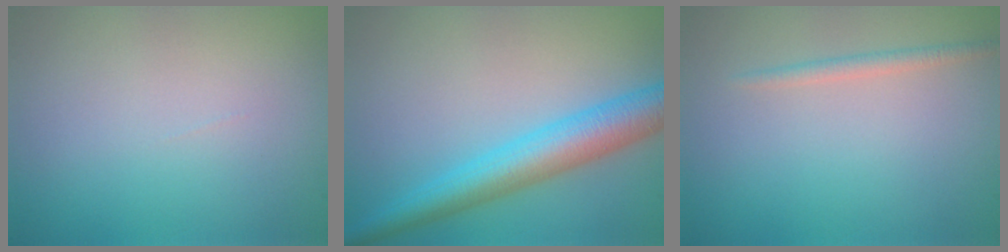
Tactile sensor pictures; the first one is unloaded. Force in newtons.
{"total": 5.6, "press": 5.6, "slide": 0.1}
{"total": 1.1, "press": 1.1, "slide": 0.1}